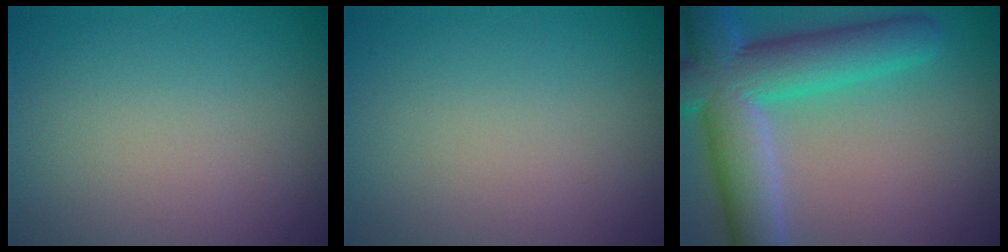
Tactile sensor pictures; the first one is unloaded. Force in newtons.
{"total": 0.0}
{"total": 9.6, "press": 9.6, "slide": 0.4}